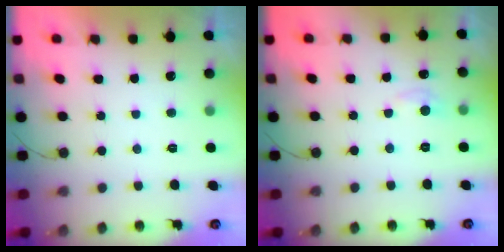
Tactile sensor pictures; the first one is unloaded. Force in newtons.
{"total": 3.9, "press": 3.9, "slide": 0.5}